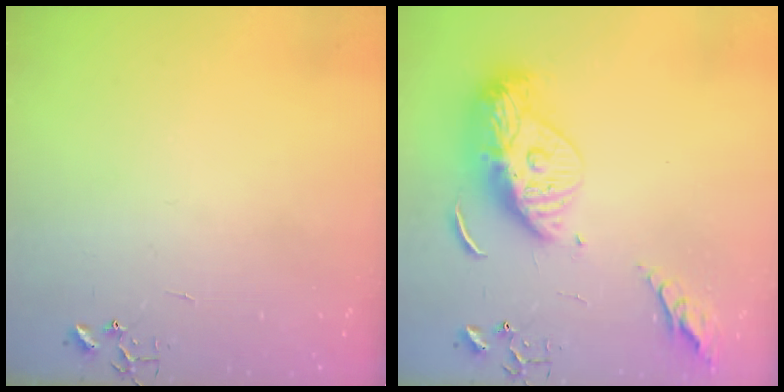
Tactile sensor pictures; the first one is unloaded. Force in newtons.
{"total": 16.9, "press": 16.8, "slide": 1.6}